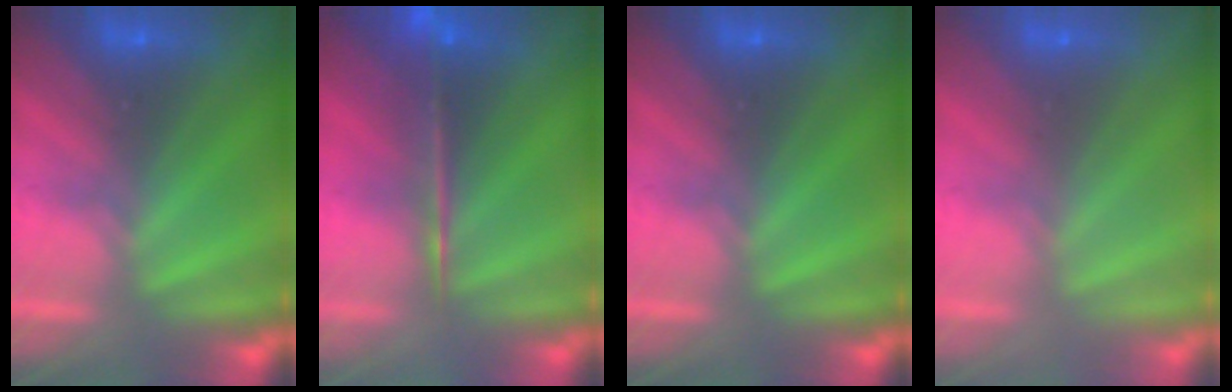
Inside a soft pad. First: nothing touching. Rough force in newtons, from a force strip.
{"total": 5.9}
{"total": 0.0}
{"total": 3.3}